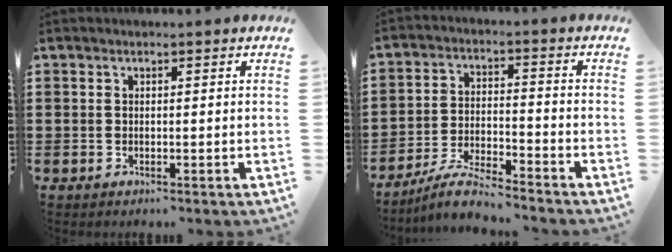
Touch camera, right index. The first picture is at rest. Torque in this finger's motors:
{"motor_torque": [0.32, 1.82, 0.07, 0.00]}